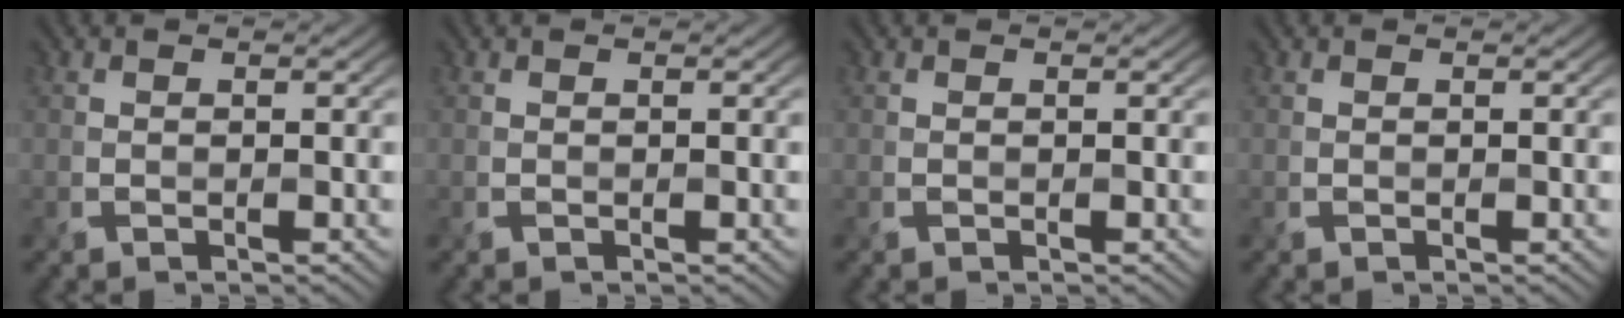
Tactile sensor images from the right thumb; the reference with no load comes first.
{"total": 0.0}
{"total": 0.0}
{"total": 0.0}